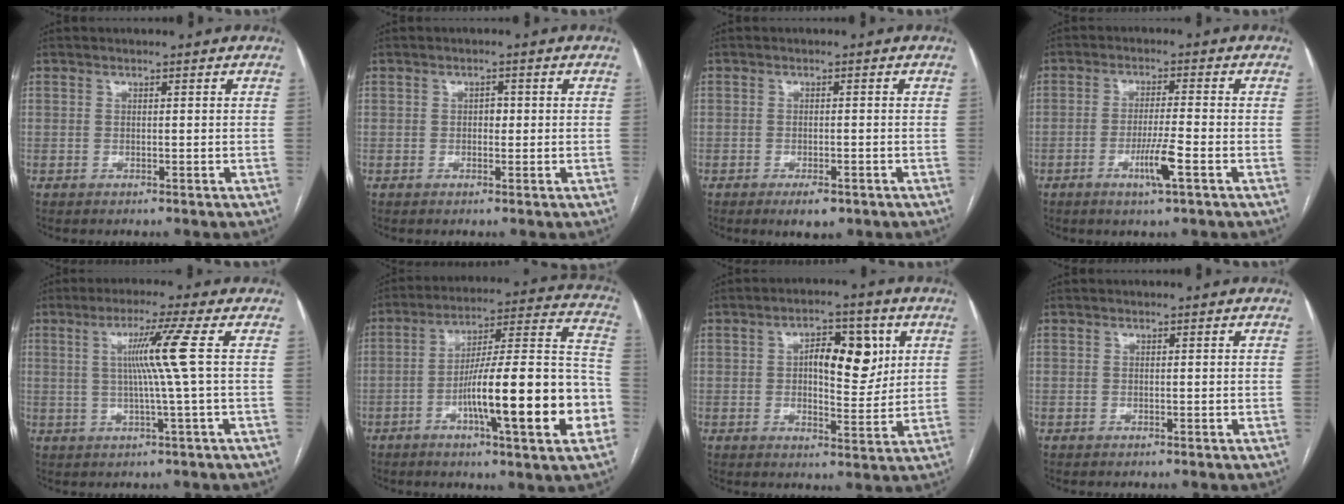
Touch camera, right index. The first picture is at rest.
{"total": 1.3, "force": [0.0, 0.9, 1.0], "torque": [-0.010, 0.004, -0.001]}
{"total": 3.1, "force": [-1.9, 1.2, 2.1], "torque": [-0.033, -0.002, -0.023]}
{"total": 5.4, "force": [-2.3, -0.2, 4.9], "torque": [-0.091, -0.010, -0.044]}
{"total": 7.1, "force": [1.1, -2.4, 6.6], "torque": [-0.121, 0.002, 0.025]}
{"total": 21.2, "force": [-6.6, 2.2, 20.1], "torque": [-0.264, 0.014, -0.099]}
{"total": 9.0, "force": [2.3, 3.8, 7.8], "torque": [-0.111, 0.013, 0.036]}
{"total": 0.0}